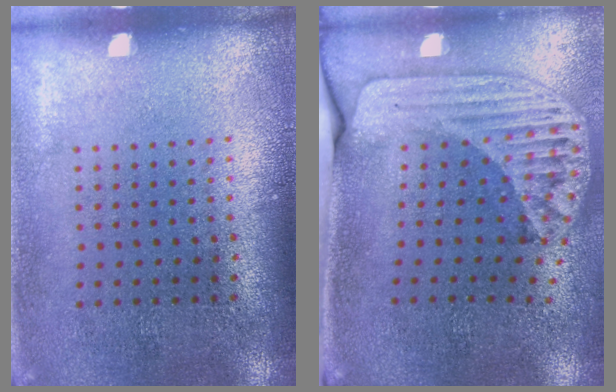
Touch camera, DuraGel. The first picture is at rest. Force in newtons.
{"total": 2.4, "press": 1.7, "slide": 1.6}